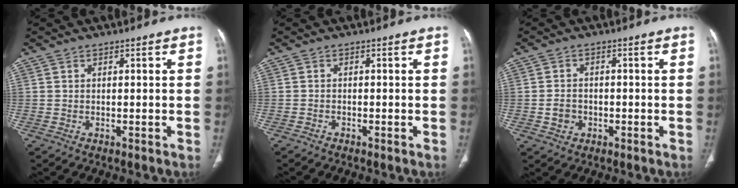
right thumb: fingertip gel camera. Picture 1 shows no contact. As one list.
[{"total": 0.5, "force": [-0.5, 0.2, 0.0], "torque": [-0.003, 0.000, -0.015]}, {"total": 3.2, "force": [-0.9, 2.7, 1.4], "torque": [-0.017, 0.013, -0.013]}]